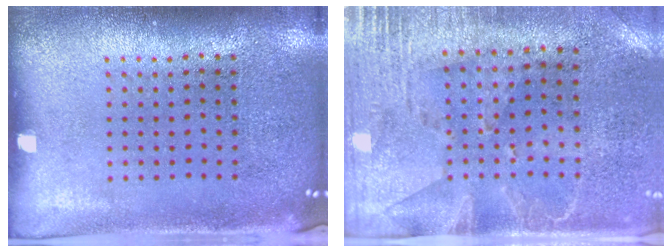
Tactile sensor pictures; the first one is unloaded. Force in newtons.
{"total": 2.7, "press": 2.3, "slide": 1.5}